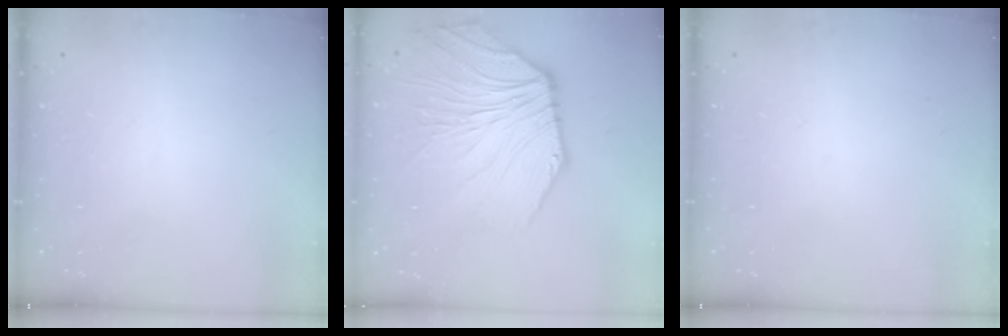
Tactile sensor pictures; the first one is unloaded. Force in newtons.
{"total": 7.0, "press": 6.9, "slide": 1.4}
{"total": 0.0}